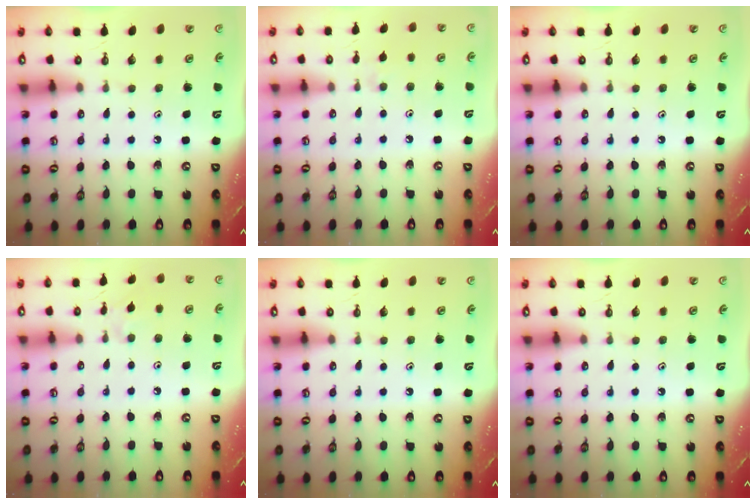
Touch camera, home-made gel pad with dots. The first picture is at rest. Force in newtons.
{"total": 2.4, "press": 2.4, "slide": 0.5}
{"total": 0.0}
{"total": 3.8, "press": 3.7, "slide": 0.6}
{"total": 0.0}
{"total": 0.0}